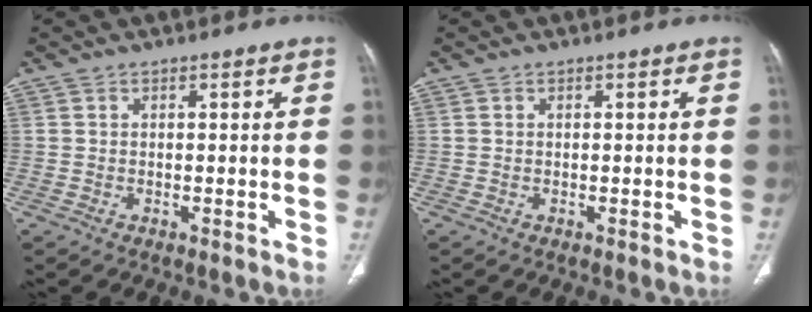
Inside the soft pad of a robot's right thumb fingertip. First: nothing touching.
{"total": 0.0}